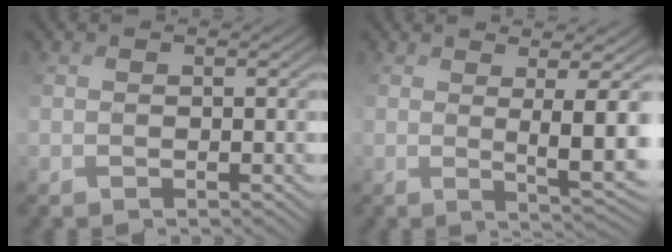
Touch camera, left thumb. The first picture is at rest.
{"total": 6.4, "force": [1.8, 1.0, 6.0], "torque": [-0.107, -0.003, 0.039]}